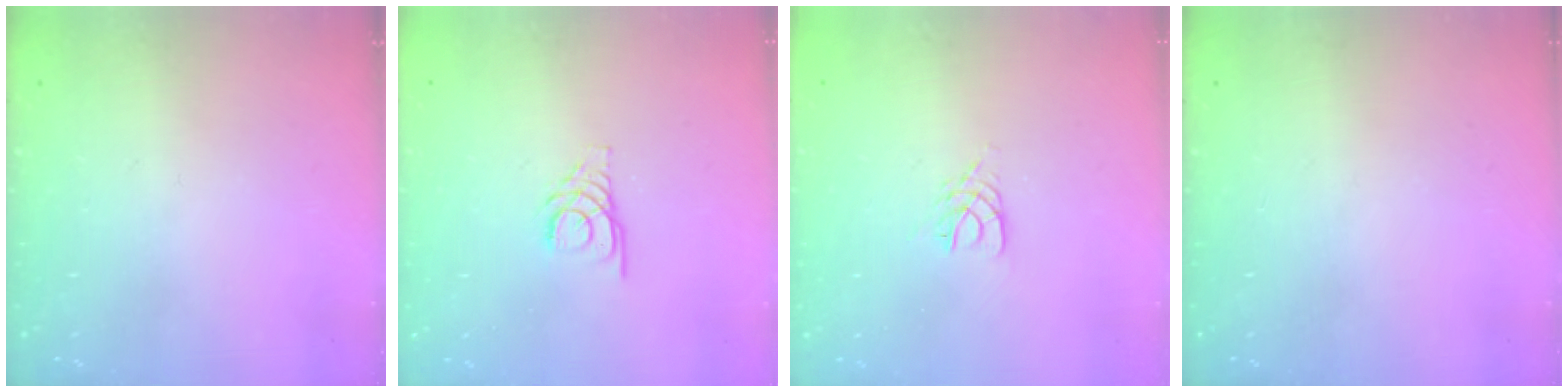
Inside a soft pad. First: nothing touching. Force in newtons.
{"total": 3.3, "press": 3.3, "slide": 0.3}
{"total": 3.5, "press": 3.5, "slide": 0.5}
{"total": 0.0}